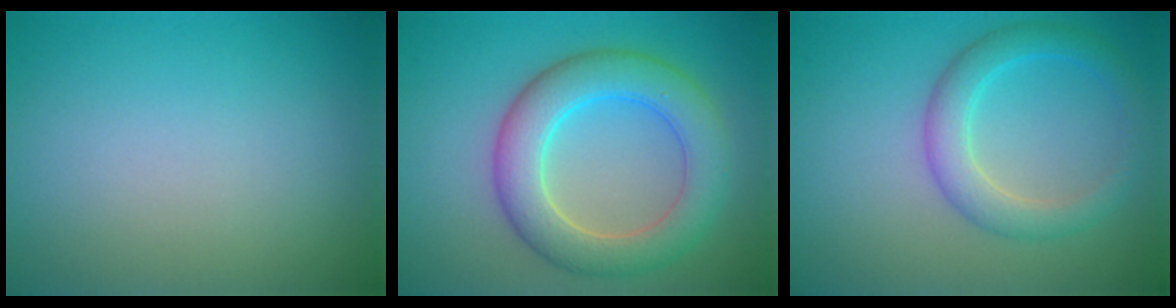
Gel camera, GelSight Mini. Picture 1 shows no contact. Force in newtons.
{"total": 6.4, "press": 6.4, "slide": 0.5}
{"total": 3.5, "press": 3.5, "slide": 0.1}